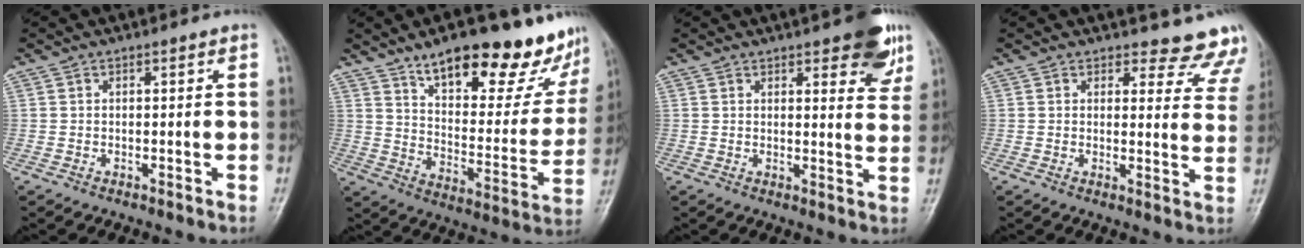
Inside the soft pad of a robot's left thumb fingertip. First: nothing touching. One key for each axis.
{"total": 24.4, "fx": 17.1, "fy": 8.6, "fz": 15.2, "tx": -0.165, "ty": -0.082, "tz": 0.252}
{"total": 10.0, "fx": 6.4, "fy": 3.4, "fz": 6.9, "tx": -0.054, "ty": -0.029, "tz": 0.075}
{"total": 9.9, "fx": 9.4, "fy": 3.1, "fz": 0.3, "tx": 0.048, "ty": -0.077, "tz": 0.079}